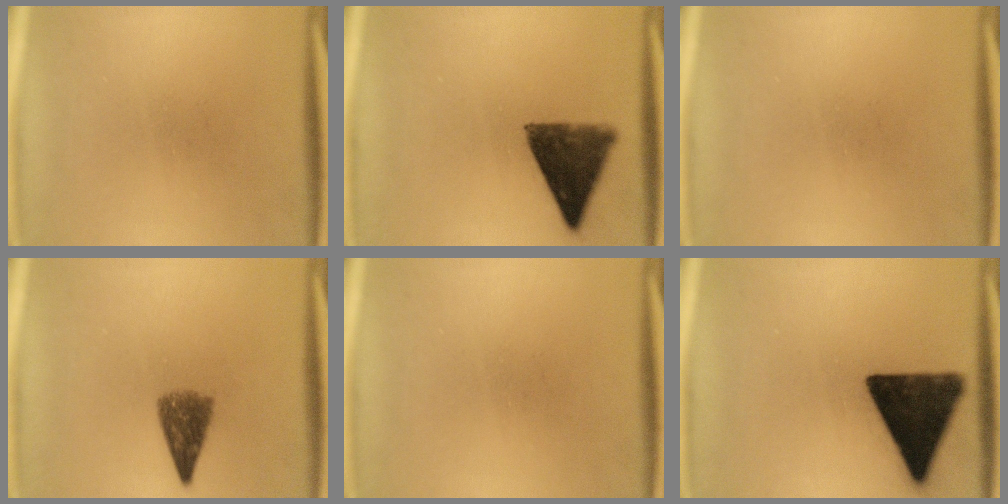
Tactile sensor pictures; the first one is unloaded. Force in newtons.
{"total": 10.3}
{"total": 0.0}
{"total": 4.8}
{"total": 0.0}
{"total": 15.9}